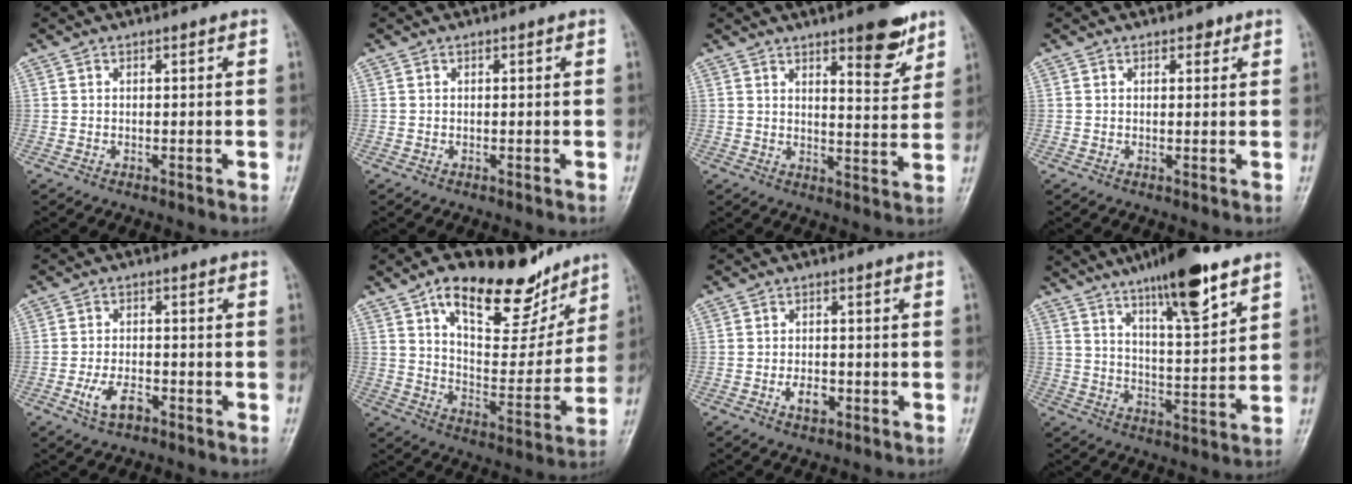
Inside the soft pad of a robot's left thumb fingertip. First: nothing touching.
{"total": 0.0}
{"total": 8.9, "force": [5.9, 2.6, 6.2], "torque": [-0.066, -0.040, 0.083]}
{"total": 1.5, "force": [1.0, 0.9, 0.7], "torque": [0.002, -0.004, 0.010]}
{"total": 4.8, "force": [-2.4, 2.5, 3.4], "torque": [-0.068, 0.012, -0.042]}
{"total": 21.4, "force": [13.7, 9.4, 13.5], "torque": [-0.151, -0.059, 0.221]}
{"total": 3.3, "force": [-1.2, 2.0, 2.3], "torque": [-0.033, 0.003, -0.018]}
{"total": 15.0, "force": [9.8, 3.1, 11.0], "torque": [-0.163, -0.049, 0.162]}